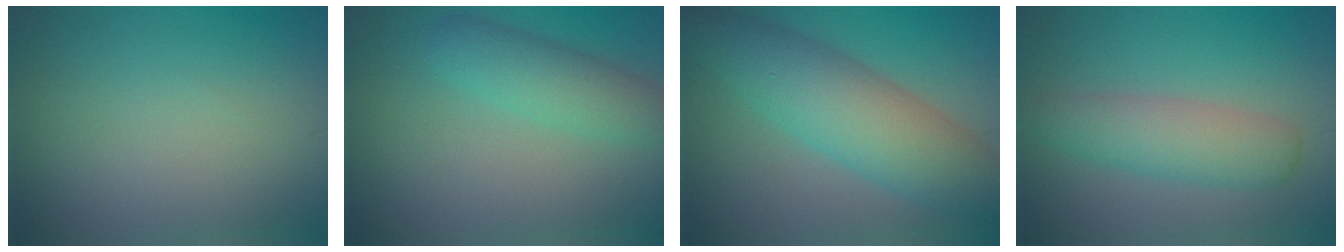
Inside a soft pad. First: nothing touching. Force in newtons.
{"total": 4.0, "press": 4.0, "slide": 0.1}
{"total": 8.3, "press": 8.3, "slide": 0.2}
{"total": 4.2, "press": 4.2, "slide": 0.1}